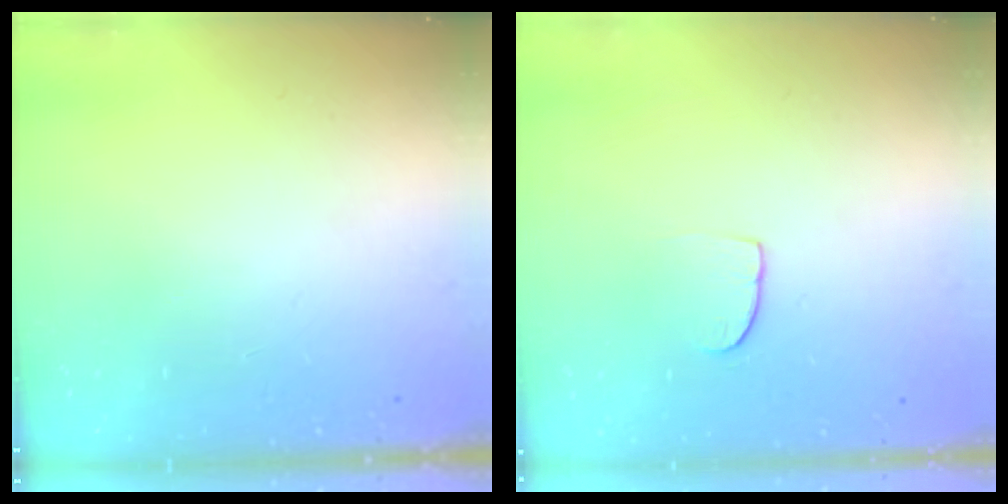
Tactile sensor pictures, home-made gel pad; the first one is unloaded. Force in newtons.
{"total": 4.8, "press": 4.8, "slide": 0.4}